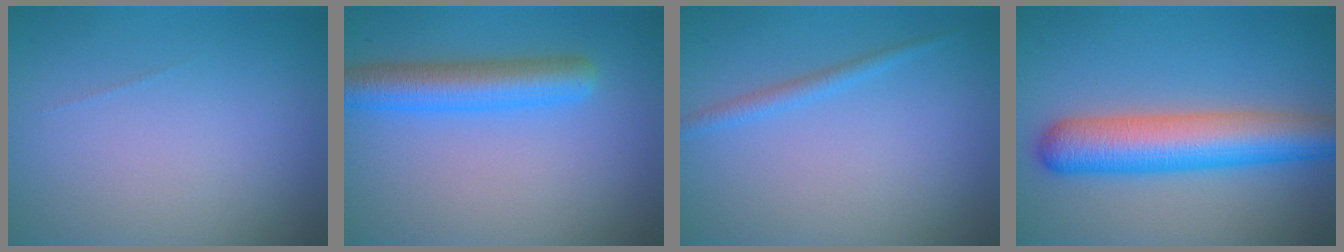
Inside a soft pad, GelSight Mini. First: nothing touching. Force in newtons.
{"total": 5.1, "press": 5.1, "slide": 0.1}
{"total": 1.3, "press": 1.3, "slide": 0.1}
{"total": 7.6, "press": 7.6, "slide": 0.2}